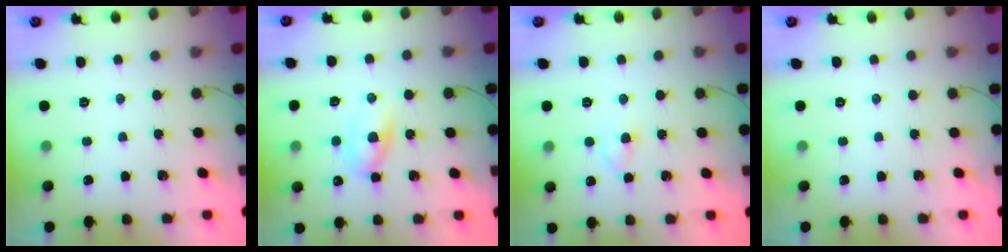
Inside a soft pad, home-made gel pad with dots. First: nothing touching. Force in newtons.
{"total": 6.1, "press": 6.0, "slide": 0.9}
{"total": 2.8, "press": 2.6, "slide": 1.1}
{"total": 0.0}